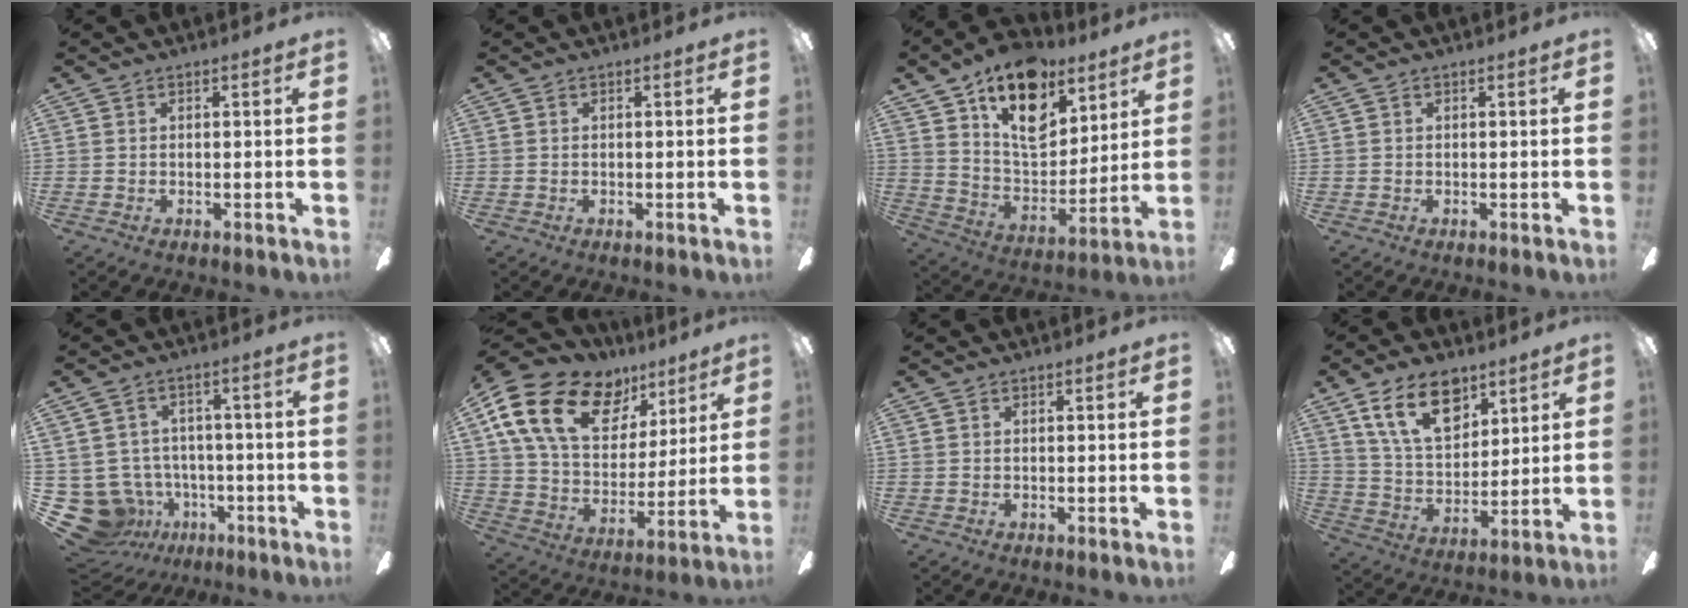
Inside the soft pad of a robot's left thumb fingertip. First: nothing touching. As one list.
[{"total": 0.0}, {"total": 18.9, "force": [11.6, 10.9, 10.1], "torque": [-0.156, -0.065, 0.208]}, {"total": 0.0}, {"total": 11.1, "force": [-4.3, 9.6, 3.7], "torque": [-0.118, 0.026, -0.065]}, {"total": 22.2, "force": [11.4, 13.9, 13.0], "torque": [-0.246, -0.043, 0.207]}, {"total": 0.0}, {"total": 15.7, "force": [9.2, 8.9, 9.0], "torque": [-0.151, -0.026, 0.168]}]